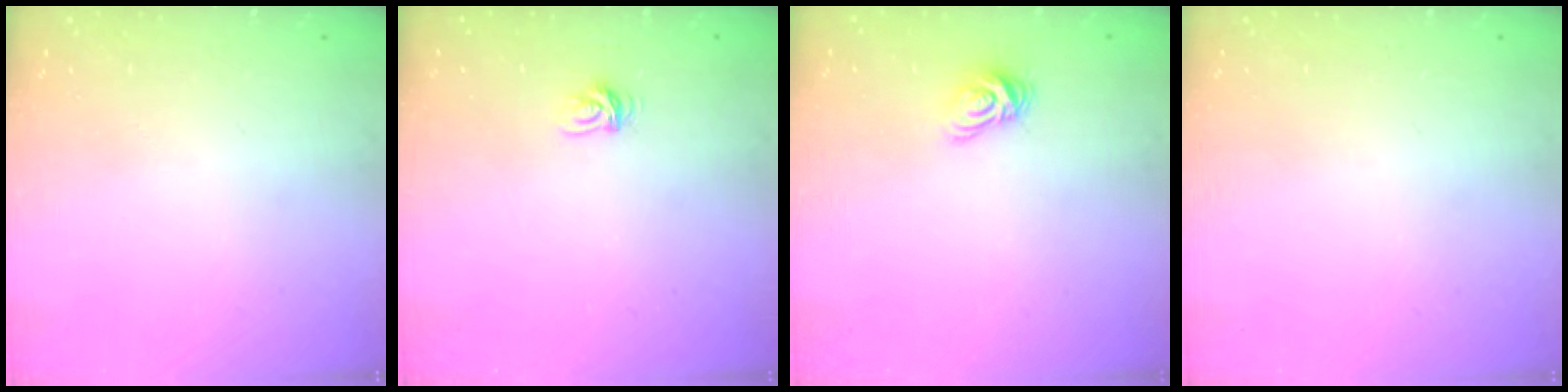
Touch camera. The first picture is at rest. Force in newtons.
{"total": 3.3, "press": 3.3, "slide": 0.3}
{"total": 6.9, "press": 6.9, "slide": 0.5}
{"total": 0.0}